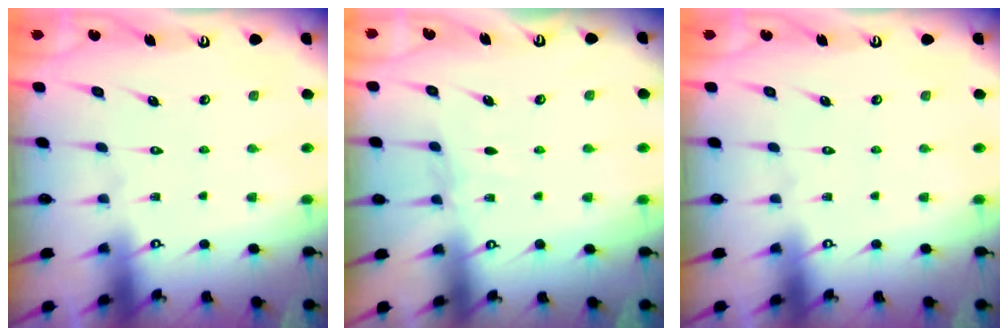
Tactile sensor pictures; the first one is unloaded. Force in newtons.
{"total": 3.6, "press": 3.6, "slide": 0.3}
{"total": 0.0}